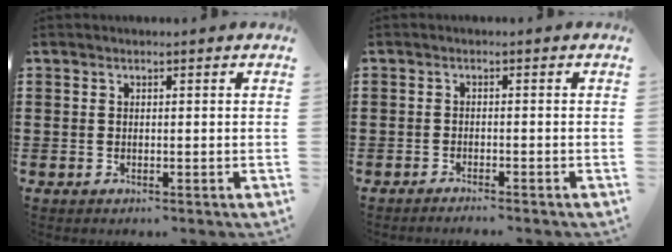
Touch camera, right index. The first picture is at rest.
{"total": 1.1, "force": [-1.1, -0.2, 0.1], "torque": [-0.003, 0.003, -0.022]}